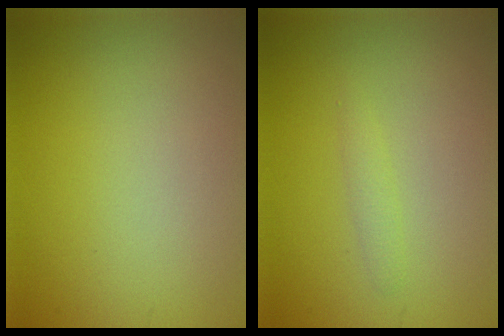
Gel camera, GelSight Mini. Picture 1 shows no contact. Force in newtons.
{"total": 1.0, "press": 0.9, "slide": 0.1}